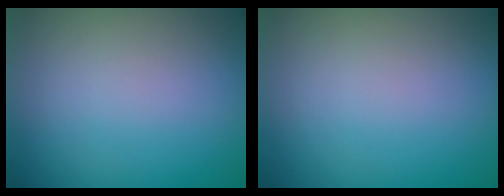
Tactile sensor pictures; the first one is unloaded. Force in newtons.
{"total": 0.0}